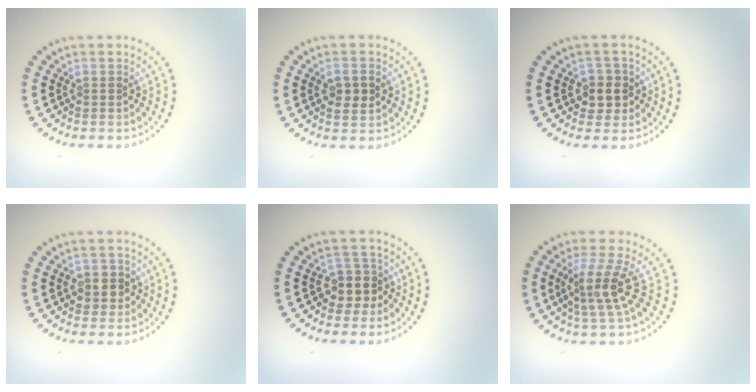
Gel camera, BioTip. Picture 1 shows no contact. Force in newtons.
{"total": 2.3, "press": 2.3, "slide": 0.2}
{"total": 2.2, "press": 2.0, "slide": 1.0}
{"total": 2.2, "press": 2.1, "slide": 0.7}
{"total": 2.6, "press": 2.2, "slide": 1.4}
{"total": 3.7, "press": 2.7, "slide": 2.5}